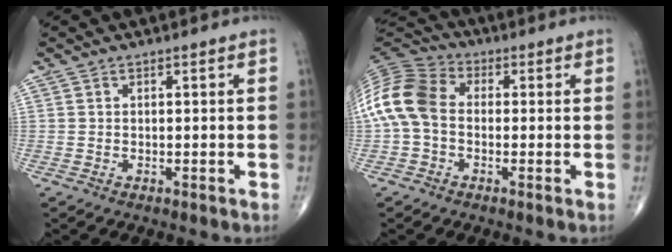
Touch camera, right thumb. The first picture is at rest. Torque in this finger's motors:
{"motor_torque": [0.18, 0.43, 1.19, 0.02, 0.40]}